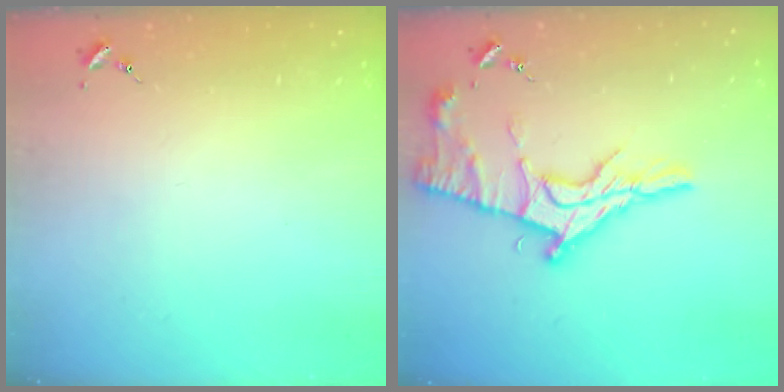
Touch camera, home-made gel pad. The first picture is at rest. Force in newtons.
{"total": 17.0, "press": 16.9, "slide": 1.6}